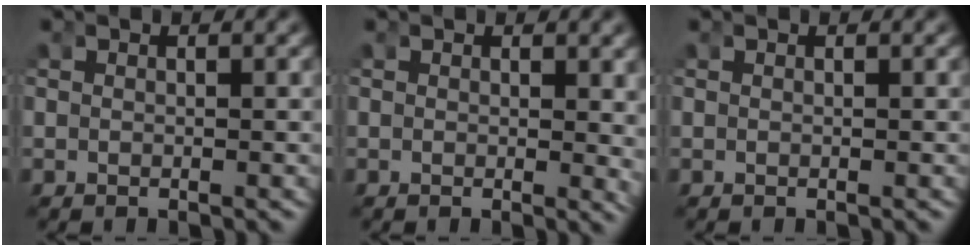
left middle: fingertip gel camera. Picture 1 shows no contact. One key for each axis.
{"total": 0.9, "fx": 0.4, "fy": 0.2, "fz": 0.8, "tx": -0.005, "ty": -0.005, "tz": 0.005}
{"total": 0.0}